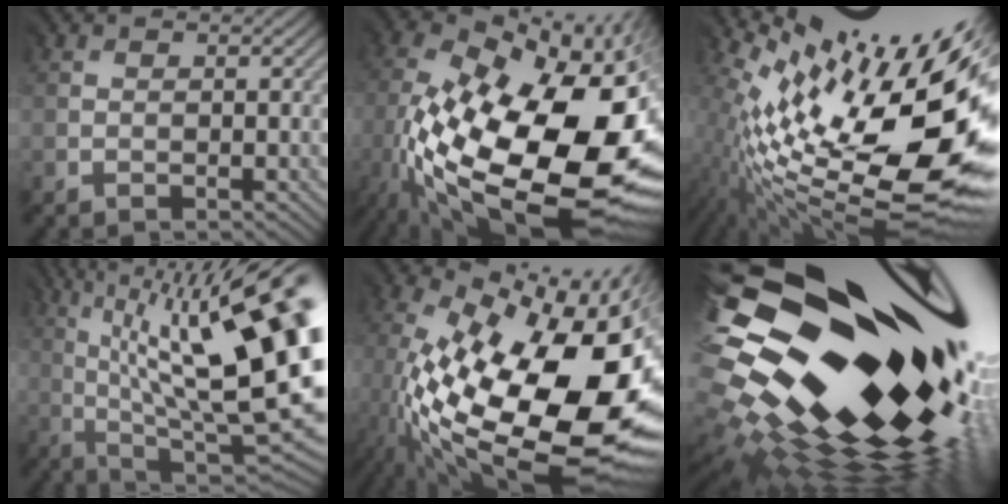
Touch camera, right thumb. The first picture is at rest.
{"total": 20.1, "force": [-6.2, 9.6, 16.5], "torque": [-0.325, -0.053, -0.083]}
{"total": 16.6, "force": [1.2, 6.3, 15.3], "torque": [-0.258, -0.035, 0.030]}
{"total": 19.3, "force": [4.2, 5.1, 18.1], "torque": [-0.261, 0.025, 0.078]}
{"total": 19.3, "force": [-4.3, 8.7, 16.7], "torque": [-0.325, -0.058, -0.053]}
{"total": 19.4, "force": [1.9, 10.2, 16.3], "torque": [-0.307, -0.005, 0.024]}